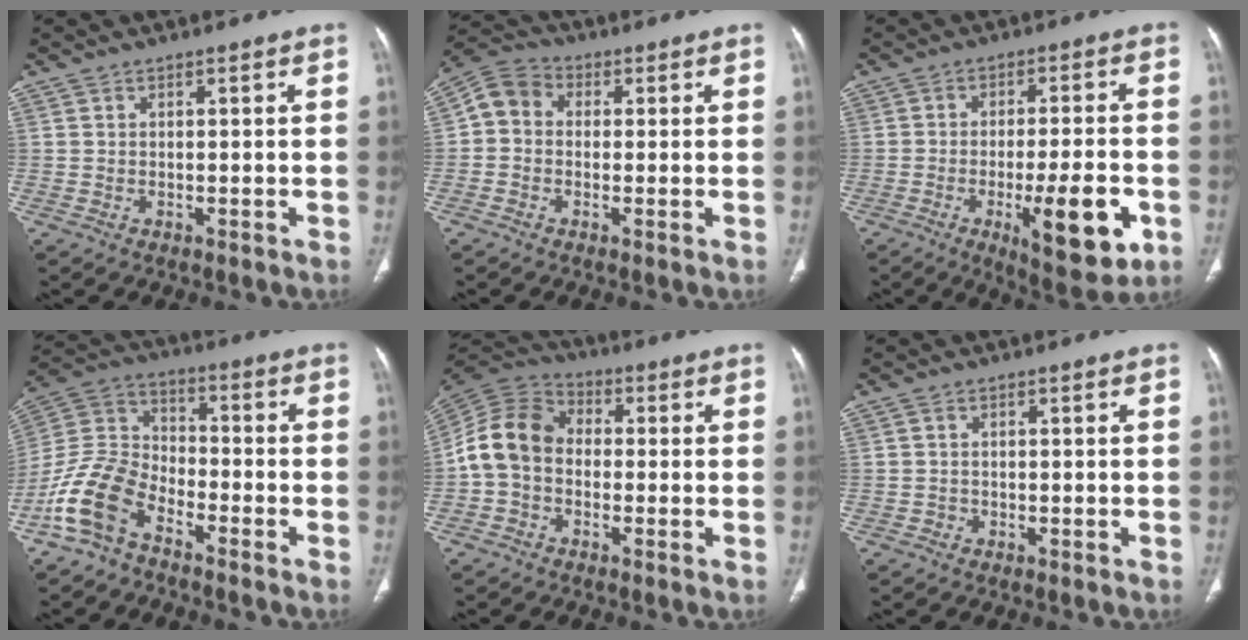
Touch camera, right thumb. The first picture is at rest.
{"total": 6.3, "force": [0.1, 5.4, 3.3], "torque": [-0.051, 0.022, -0.016]}
{"total": 14.4, "force": [-5.0, 4.1, 12.8], "torque": [-0.179, 0.006, -0.064]}
{"total": 11.2, "force": [-7.6, 5.8, 5.9], "torque": [-0.127, 0.059, -0.164]}
{"total": 10.4, "force": [-1.2, 8.2, 6.3], "torque": [-0.117, 0.032, -0.038]}
{"total": 0.9, "force": [-0.4, 0.8, 0.1], "torque": [0.003, 0.005, -0.011]}